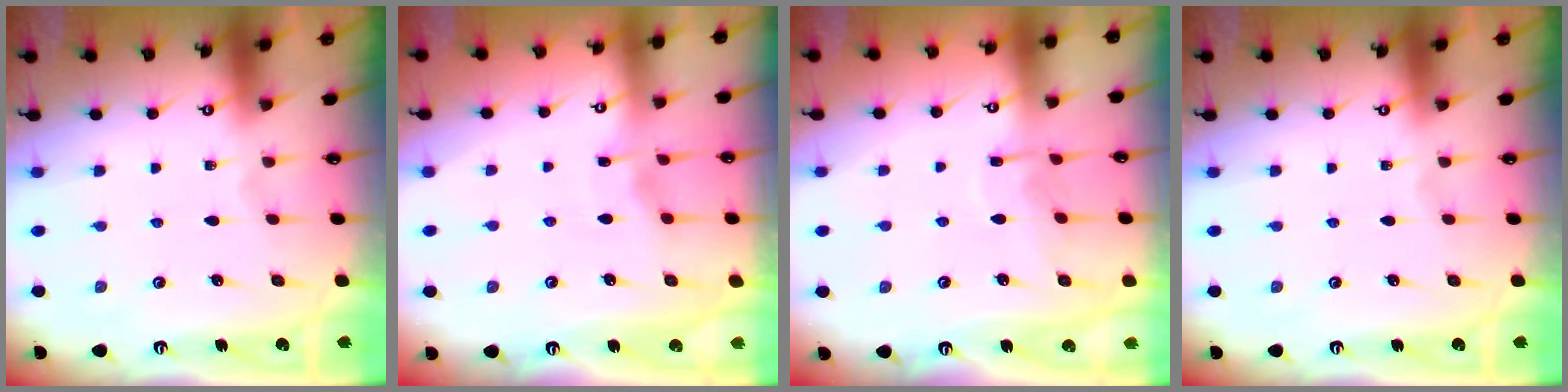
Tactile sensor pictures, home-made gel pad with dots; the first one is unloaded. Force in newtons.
{"total": 3.7, "press": 3.6, "slide": 0.4}
{"total": 7.4, "press": 7.4, "slide": 0.0}
{"total": 0.0}